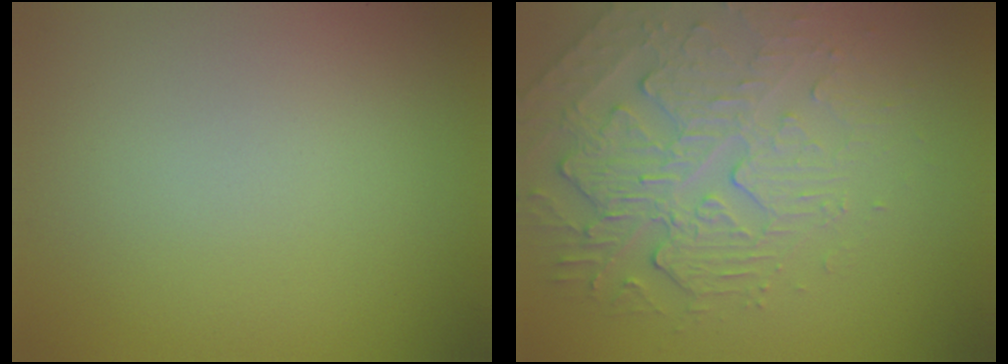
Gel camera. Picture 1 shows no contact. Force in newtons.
{"total": 4.4, "press": 4.1, "slide": 1.7}